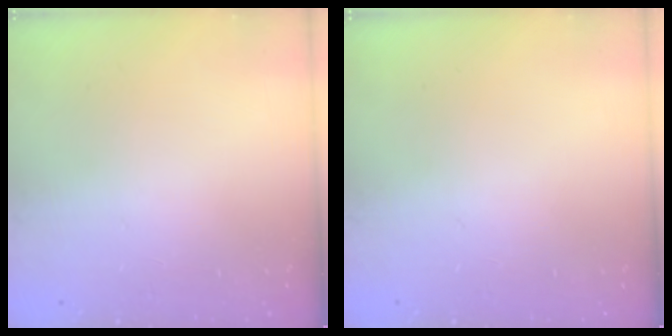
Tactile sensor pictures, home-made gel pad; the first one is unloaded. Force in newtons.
{"total": 0.0}